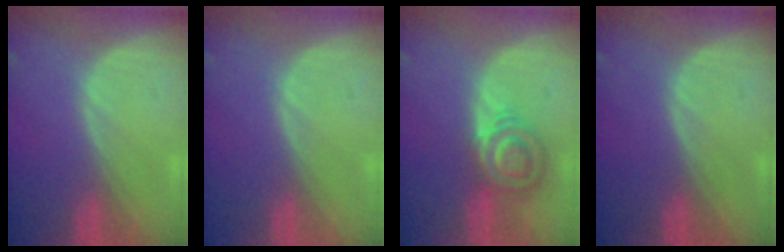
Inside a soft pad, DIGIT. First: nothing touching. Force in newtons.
{"total": 0.0}
{"total": 6.1, "press": 6.0, "slide": 1.1}
{"total": 0.0}